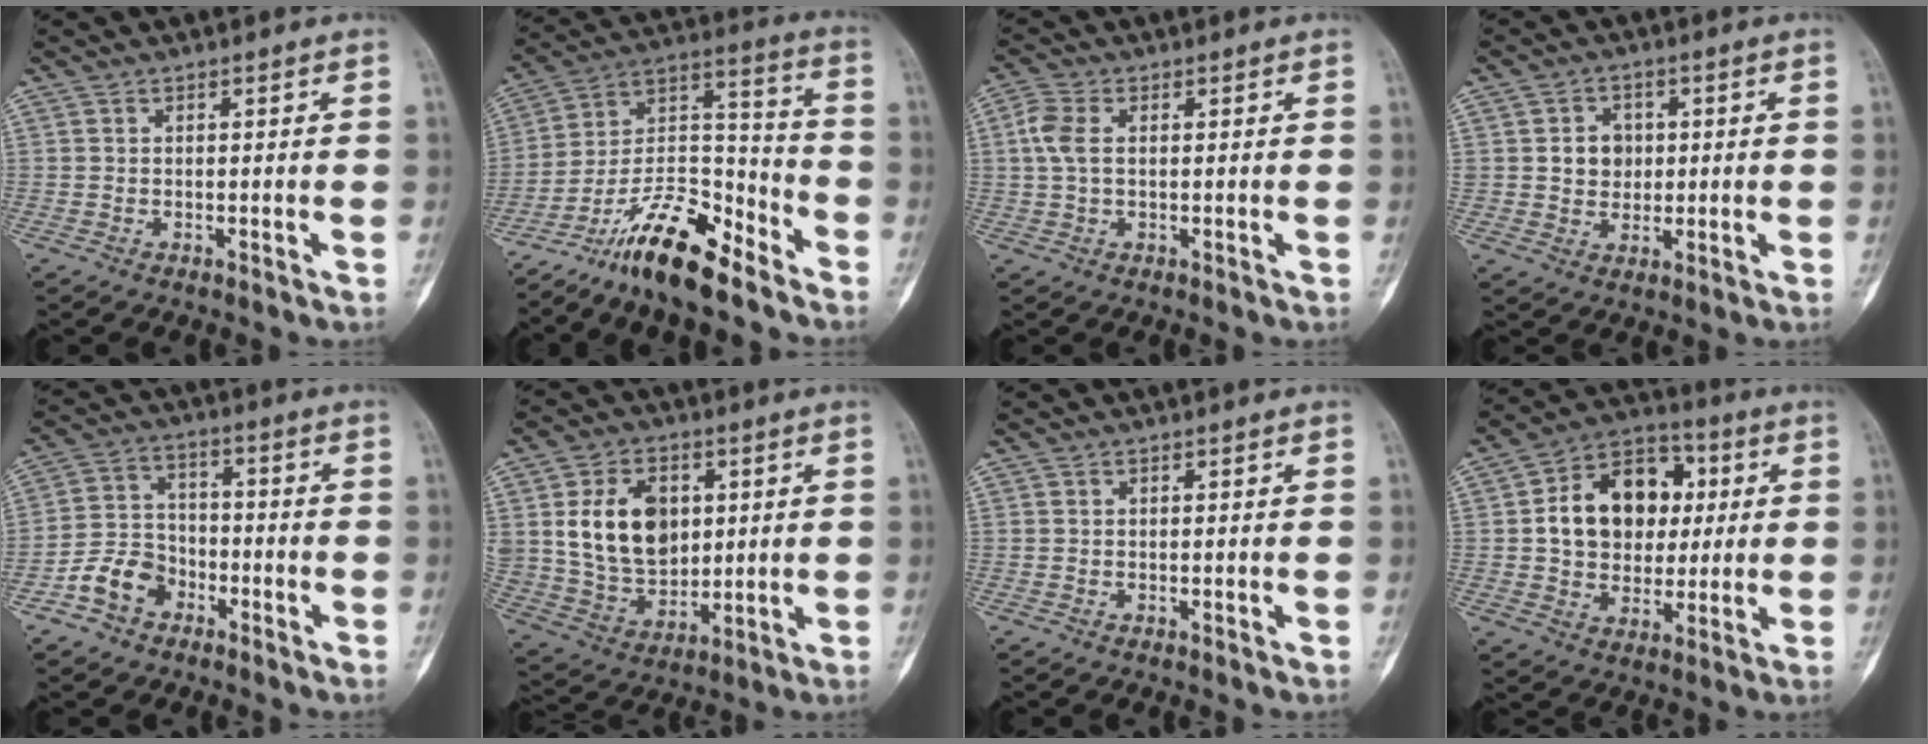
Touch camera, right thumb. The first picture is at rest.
{"total": 16.5, "force": [-12.3, 5.0, 9.7], "torque": [-0.150, 0.096, -0.222]}
{"total": 4.9, "force": [0.7, 2.9, 3.9], "torque": [-0.103, 0.013, 0.011]}
{"total": 5.7, "force": [0.8, 4.9, 2.8], "torque": [-0.014, 0.001, 0.014]}
{"total": 8.6, "force": [-4.5, 6.5, 3.4], "torque": [-0.046, 0.041, -0.088]}
{"total": 16.0, "force": [3.5, 11.4, 10.6], "torque": [-0.149, -0.012, 0.078]}
{"total": 0.0}
{"total": 16.9, "force": [2.4, 12.8, 10.8], "torque": [-0.130, 0.015, 0.038]}